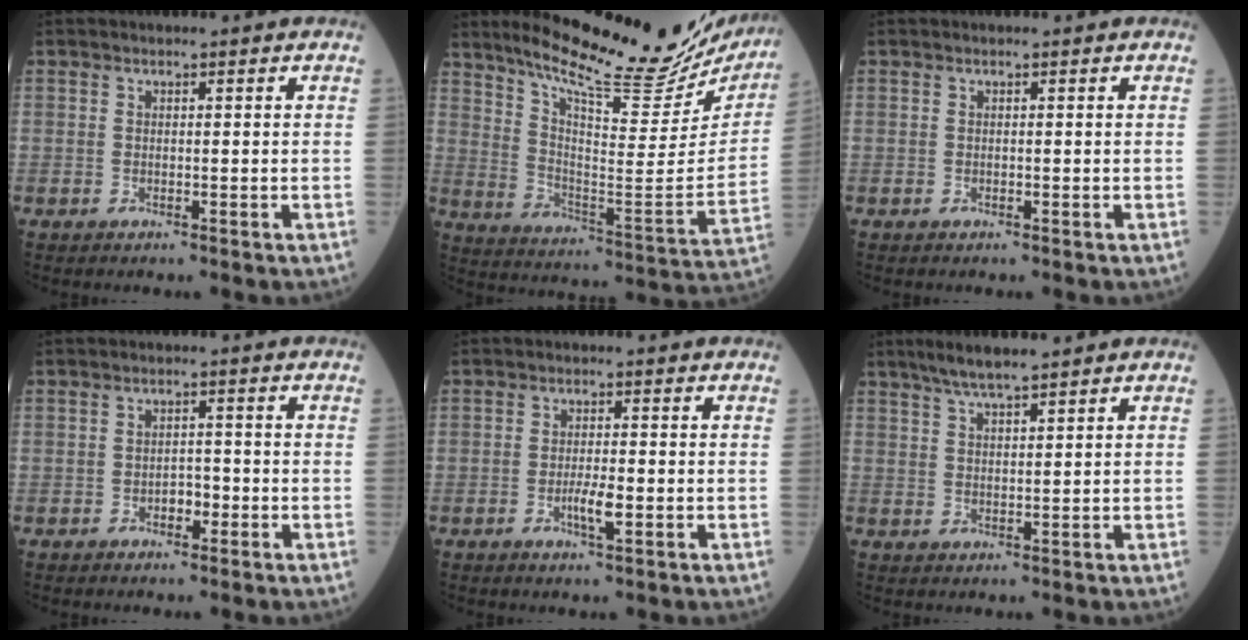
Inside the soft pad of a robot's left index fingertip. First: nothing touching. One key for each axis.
{"total": 26.5, "fx": 22.9, "fy": 4.3, "fz": 12.6, "tx": -0.203, "ty": -0.067, "tz": 0.312}
{"total": 0.0}
{"total": 2.0, "fx": -0.9, "fy": 1.1, "fz": 1.3, "tx": -0.017, "ty": 0.006, "tz": -0.016}
{"total": 3.0, "fx": -0.9, "fy": 0.5, "fz": 2.8, "tx": -0.056, "ty": -0.002, "tz": -0.015}
{"total": 5.5, "fx": 4.4, "fy": 0.2, "fz": 3.2, "tx": -0.065, "ty": 0.014, "tz": 0.082}